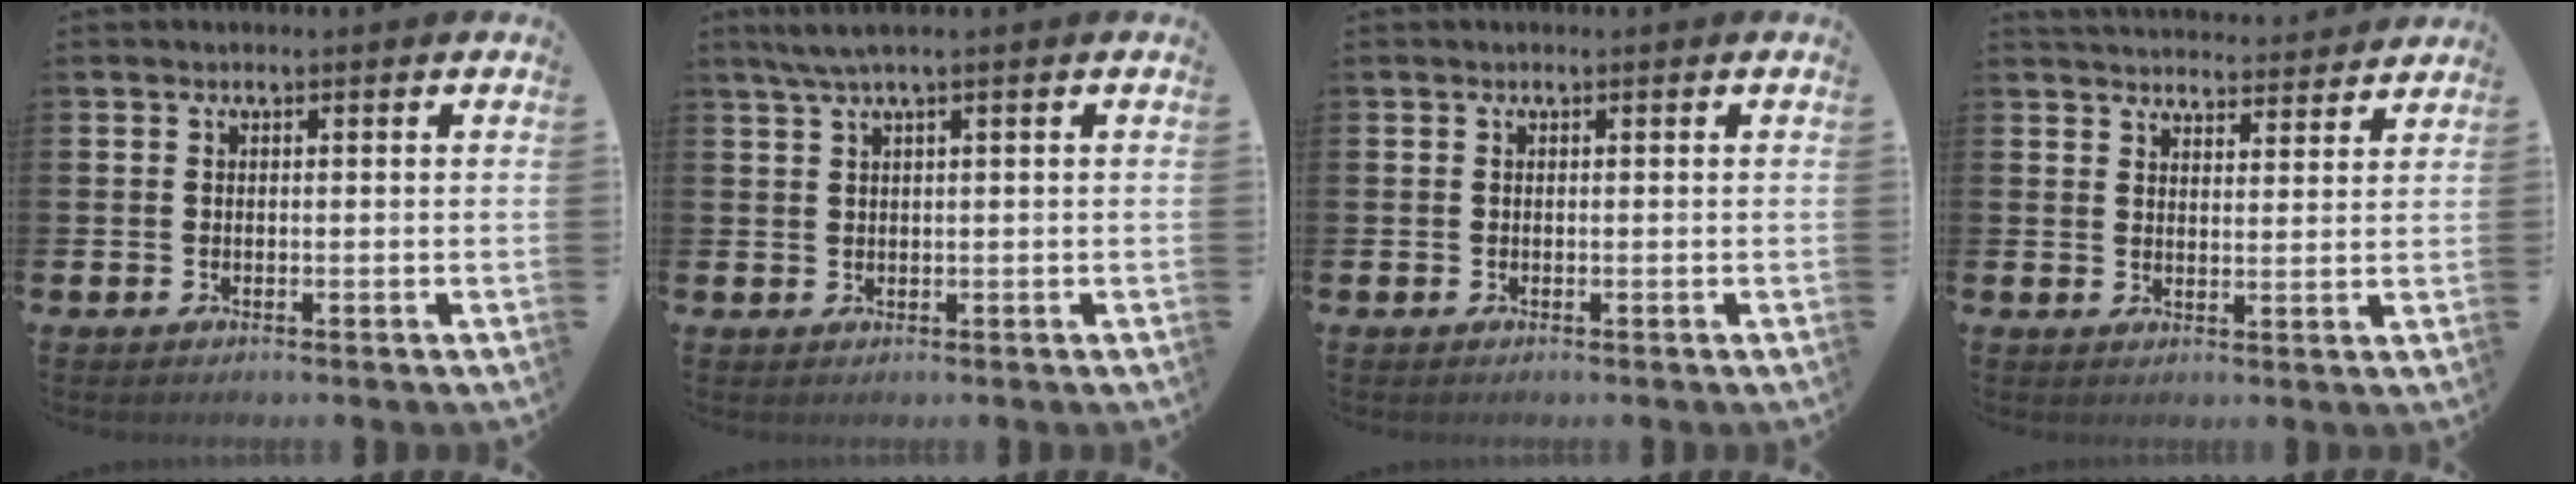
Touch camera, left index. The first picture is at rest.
{"total": 2.3, "force": [1.4, -0.2, 1.9], "torque": [-0.042, 0.004, 0.026]}
{"total": 0.0}
{"total": 4.4, "force": [4.4, 0.6, 0.1], "torque": [-0.003, -0.031, 0.077]}